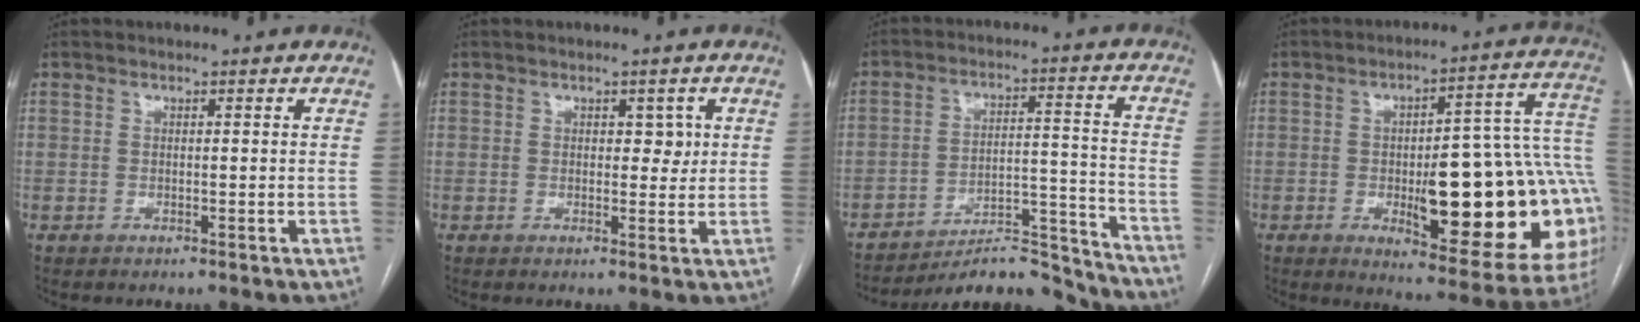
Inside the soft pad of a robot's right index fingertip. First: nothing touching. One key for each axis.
{"total": 2.5, "fx": 0.7, "fy": 1.5, "fz": 1.9, "tx": -0.017, "ty": 0.002, "tz": 0.007}
{"total": 14.7, "fx": -14.4, "fy": 1.5, "fz": 2.7, "tx": -0.027, "ty": 0.037, "tz": -0.219}
{"total": 26.1, "fx": -3.6, "fy": 6.7, "fz": 25.0, "tx": -0.233, "ty": 0.023, "tz": -0.033}